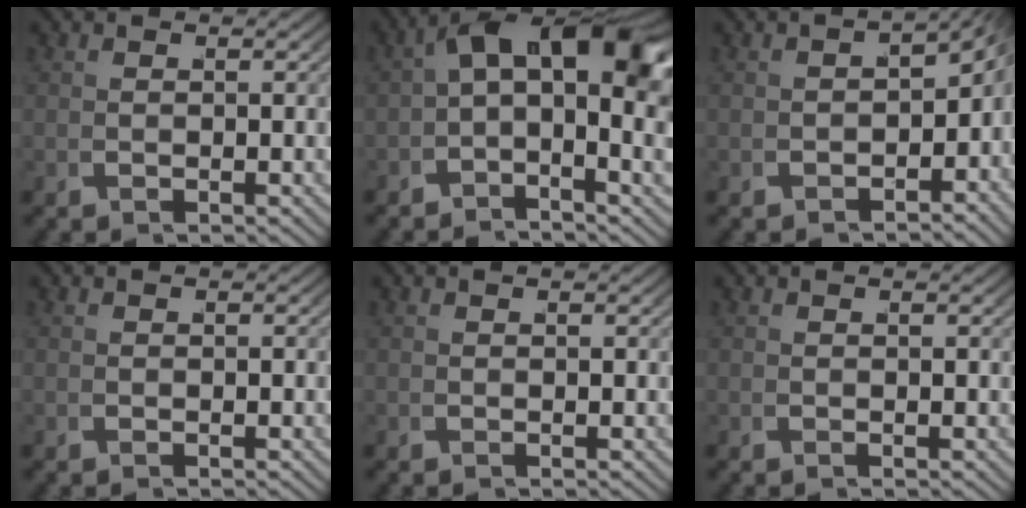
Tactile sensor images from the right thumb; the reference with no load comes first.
{"total": 12.4, "force": [0.8, 7.0, 10.2], "torque": [-0.130, 0.003, -0.002]}
{"total": 4.5, "force": [-1.8, 2.5, 3.3], "torque": [-0.032, -0.015, -0.021]}
{"total": 0.0}
{"total": 0.0}
{"total": 0.0}